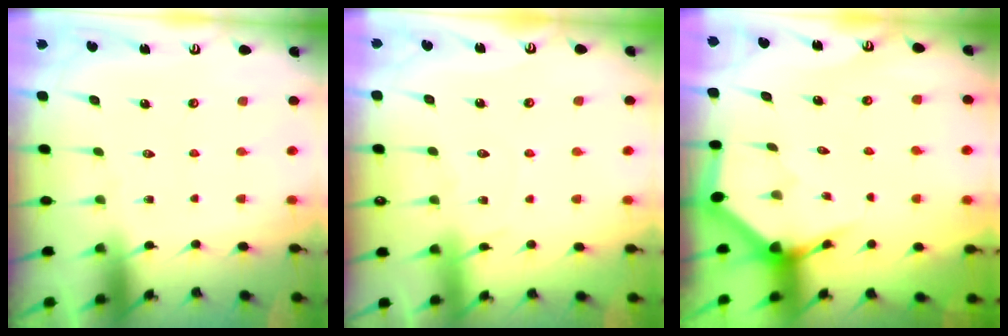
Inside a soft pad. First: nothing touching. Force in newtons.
{"total": 4.3, "press": 4.3, "slide": 0.5}
{"total": 3.4, "press": 3.4, "slide": 0.2}